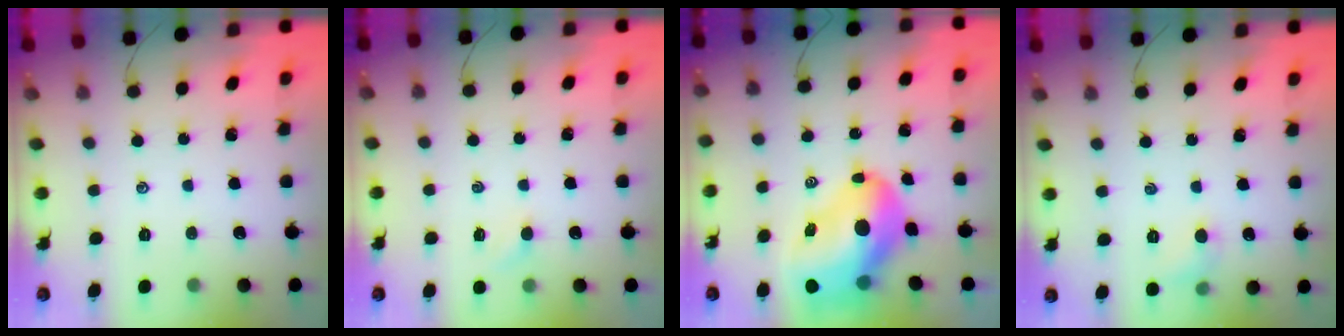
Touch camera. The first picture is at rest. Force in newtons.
{"total": 2.6, "press": 2.5, "slide": 0.8}
{"total": 15.4, "press": 14.7, "slide": 4.6}
{"total": 6.0, "press": 5.8, "slide": 1.6}